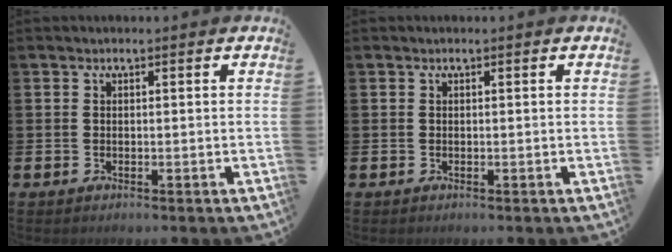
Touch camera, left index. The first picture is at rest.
{"total": 0.0}